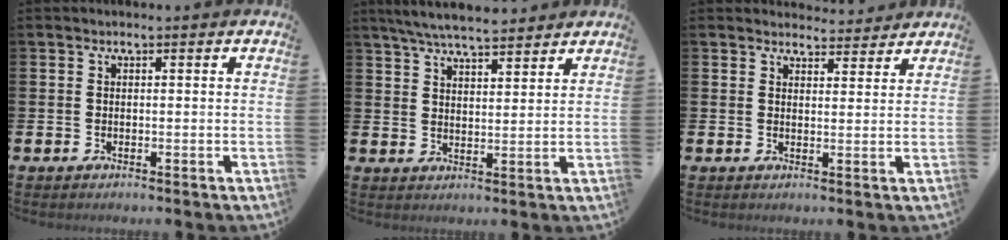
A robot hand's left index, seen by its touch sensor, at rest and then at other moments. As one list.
[{"total": 6.1, "force": [5.8, 0.9, 1.8], "torque": [-0.046, -0.021, 0.104]}, {"total": 3.3, "force": [3.2, 0.7, -0.2], "torque": [0.008, -0.021, 0.056]}]